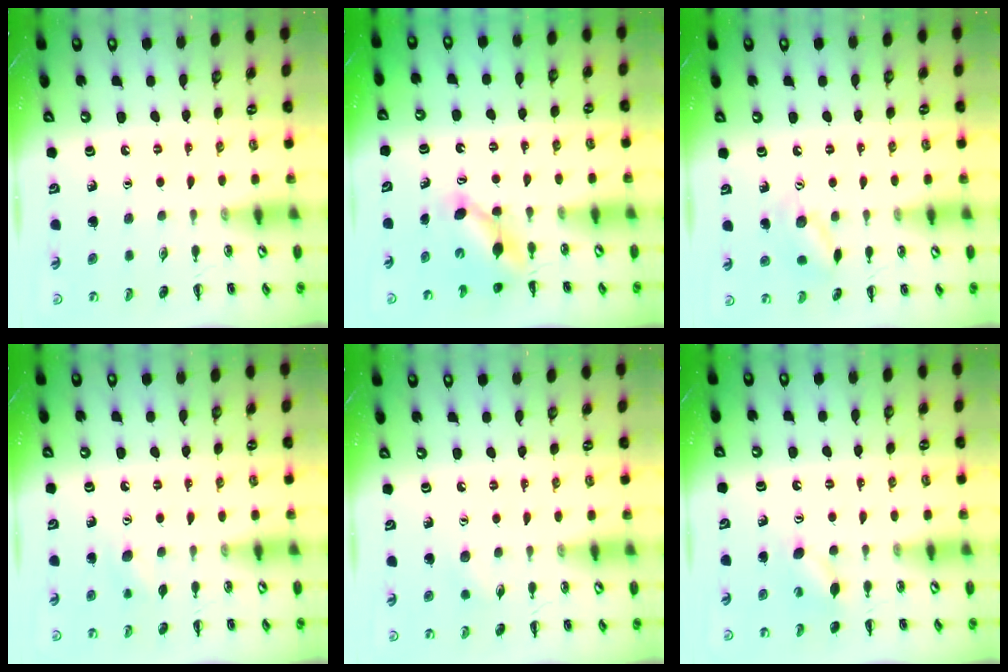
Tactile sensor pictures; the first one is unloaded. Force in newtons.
{"total": 5.2, "press": 5.2, "slide": 0.6}
{"total": 8.9, "press": 8.8, "slide": 1.0}
{"total": 5.4, "press": 5.2, "slide": 1.4}
{"total": 4.8, "press": 4.6, "slide": 1.0}
{"total": 6.7, "press": 6.6, "slide": 1.6}